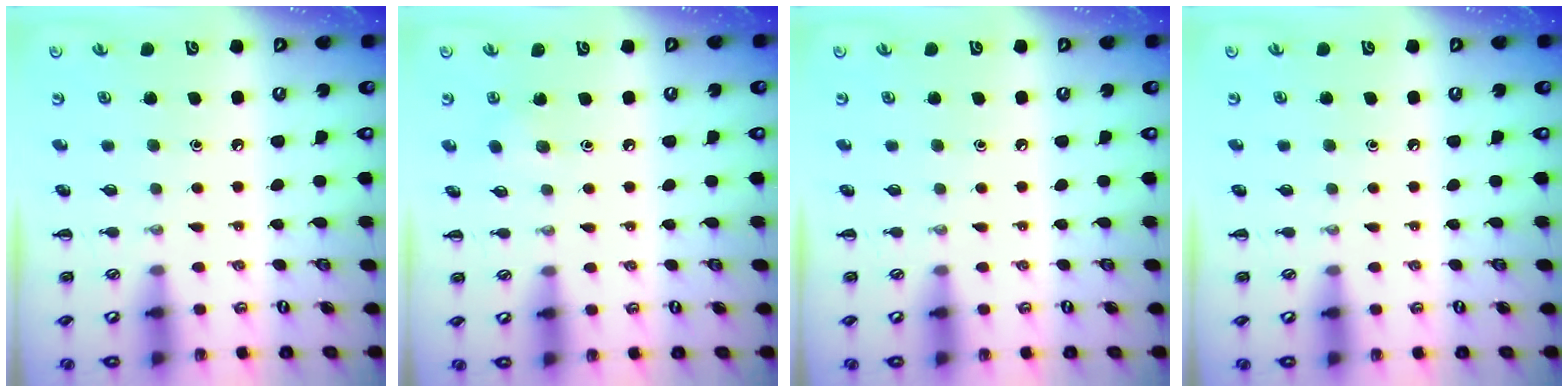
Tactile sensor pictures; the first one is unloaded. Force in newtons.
{"total": 4.9, "press": 4.7, "slide": 1.5}
{"total": 0.0}
{"total": 0.0}